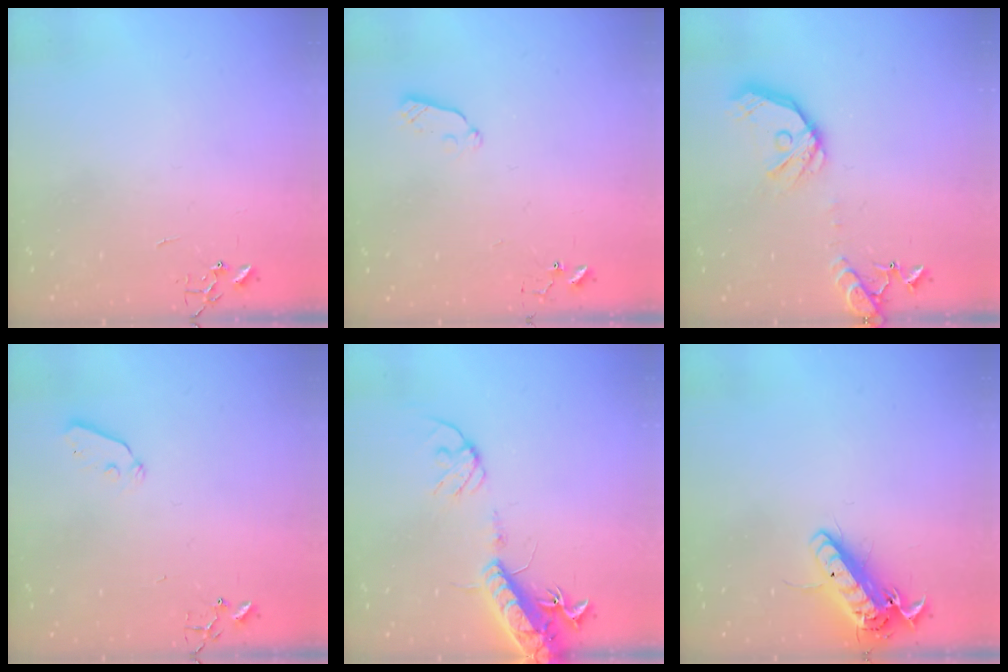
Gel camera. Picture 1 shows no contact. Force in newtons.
{"total": 3.8, "press": 3.8, "slide": 0.6}
{"total": 16.6, "press": 16.4, "slide": 2.7}
{"total": 3.8, "press": 3.7, "slide": 0.7}
{"total": 16.1, "press": 15.7, "slide": 3.6}
{"total": 15.7, "press": 15.3, "slide": 3.3}